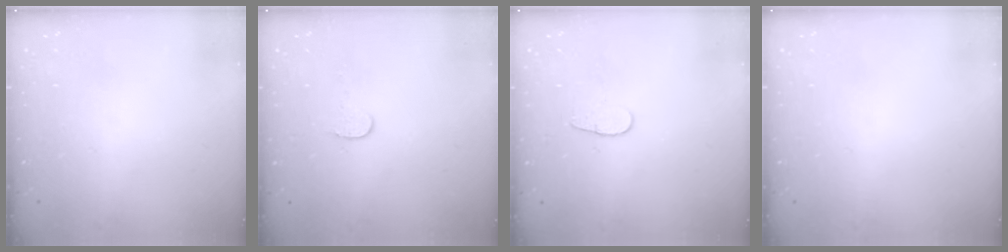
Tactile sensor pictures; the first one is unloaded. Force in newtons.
{"total": 5.5, "press": 5.5, "slide": 0.4}
{"total": 4.5, "press": 4.4, "slide": 0.5}
{"total": 0.0}